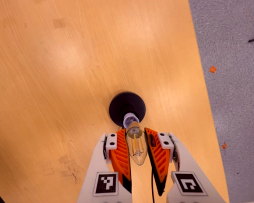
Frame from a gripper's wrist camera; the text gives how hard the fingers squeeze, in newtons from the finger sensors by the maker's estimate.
{"total": 18.7, "left": 20.6, "right": 16.8}